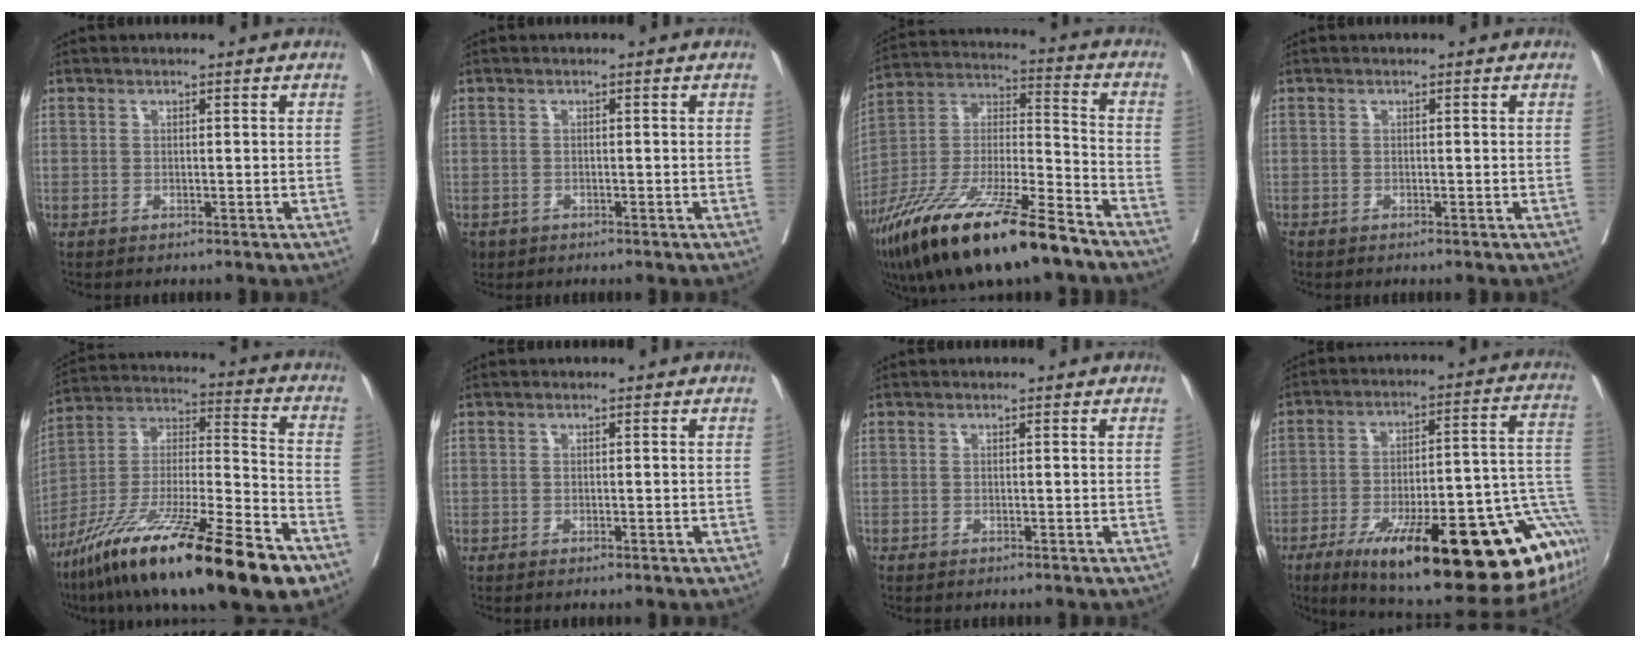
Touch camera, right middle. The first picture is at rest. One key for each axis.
{"total": 3.0, "fx": -1.9, "fy": 2.2, "fz": 0.7, "tx": -0.016, "ty": -0.002, "tz": -0.033}
{"total": 24.1, "fx": -17.1, "fy": 3.5, "fz": 16.7, "tx": -0.312, "ty": -0.044, "tz": -0.308}
{"total": 0.7, "fx": -0.6, "fy": 0.3, "fz": 0.2, "tx": -0.007, "ty": -0.002, "tz": -0.014}
{"total": 27.2, "fx": -17.1, "fy": 3.4, "fz": 20.8, "tx": -0.333, "ty": -0.044, "tz": -0.297}
{"total": 0.9, "fx": -0.5, "fy": 0.4, "fz": 0.7, "tx": -0.009, "ty": 0.000, "tz": -0.003}
{"total": 0.0}
{"total": 31.2, "fx": -14.8, "fy": 6.9, "fz": 26.6, "tx": -0.271, "ty": 0.003, "tz": -0.210}